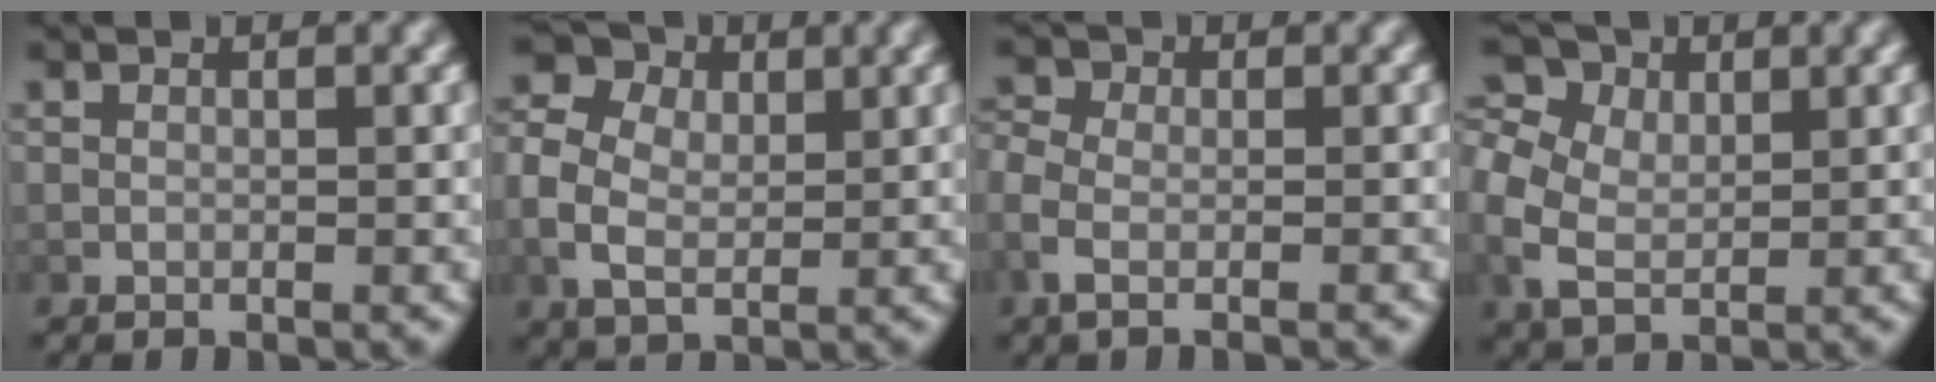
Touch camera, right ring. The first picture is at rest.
{"total": 8.1, "force": [2.1, 6.4, 4.4], "torque": [-0.088, -0.006, 0.033]}
{"total": 2.9, "force": [-0.8, 1.8, 2.1], "torque": [-0.060, -0.009, -0.013]}
{"total": 7.4, "force": [1.9, 6.0, 4.0], "torque": [-0.098, -0.015, 0.036]}